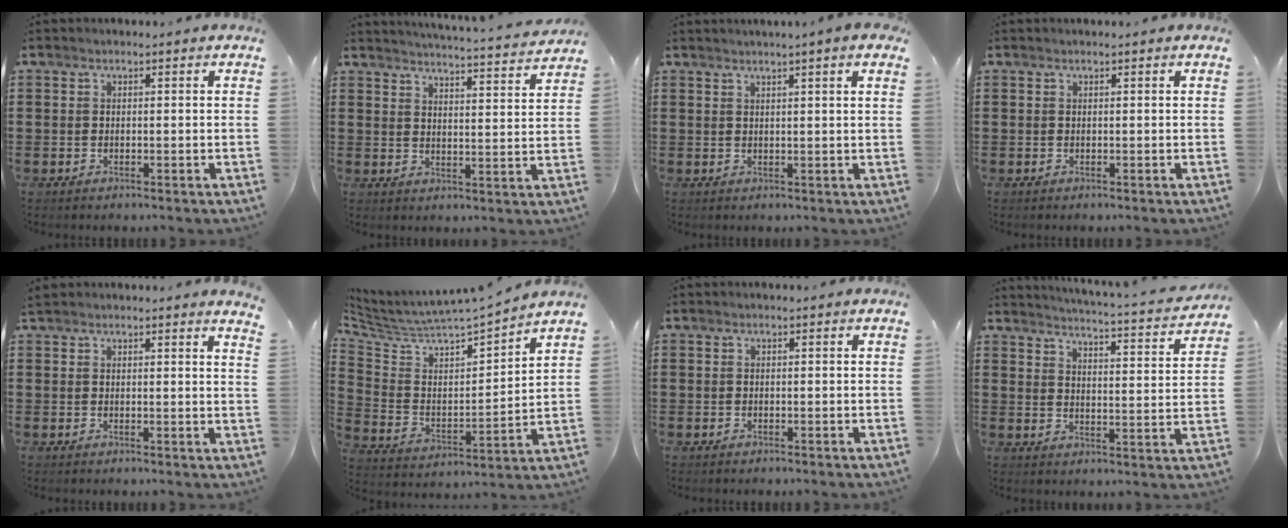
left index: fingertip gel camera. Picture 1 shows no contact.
{"total": 4.0, "force": [3.9, -0.6, 0.7], "torque": [-0.022, -0.035, 0.064]}
{"total": 2.1, "force": [1.6, -0.5, 1.3], "torque": [-0.026, -0.002, 0.030]}
{"total": 0.0}
{"total": 2.1, "force": [2.0, -0.3, 0.6], "torque": [-0.016, -0.001, 0.039]}
{"total": 4.0, "force": [3.9, 0.7, 0.8], "torque": [-0.045, -0.045, 0.058]}
{"total": 0.0}
{"total": 3.6, "force": [3.4, -0.6, 1.0], "torque": [-0.032, -0.038, 0.049]}